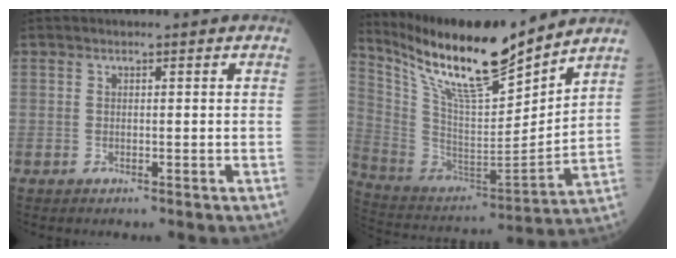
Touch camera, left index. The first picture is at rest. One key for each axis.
{"total": 19.2, "fx": 15.8, "fy": 1.8, "fz": 10.9, "tx": -0.201, "ty": -0.009, "tz": 0.296}